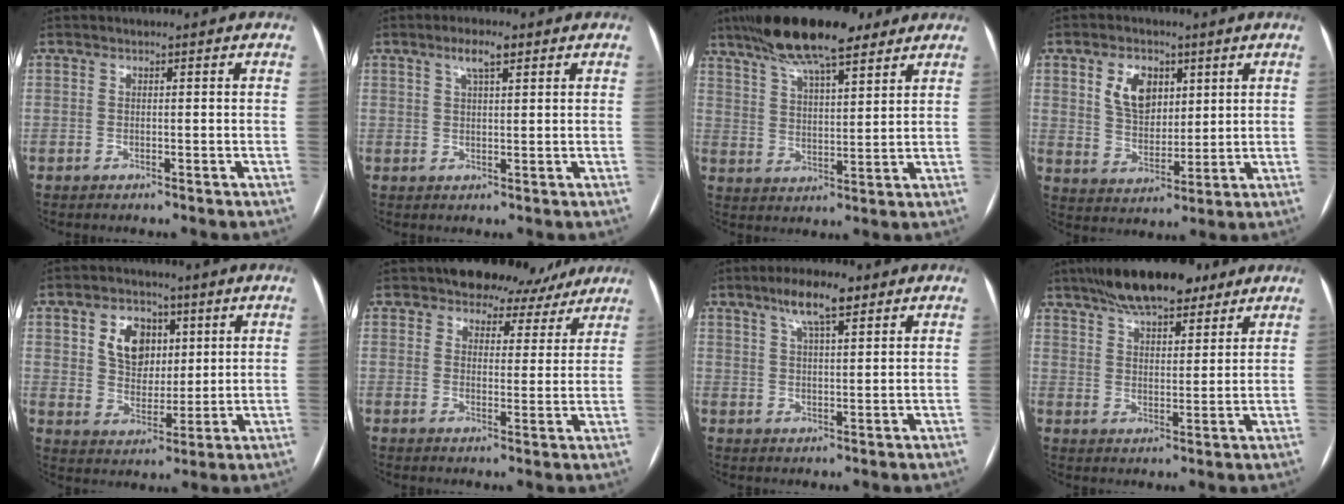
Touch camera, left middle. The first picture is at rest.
{"total": 3.7, "force": [2.2, 0.9, 2.8], "torque": [-0.056, 0.008, 0.040]}
{"total": 16.0, "force": [11.8, 3.5, 10.2], "torque": [-0.186, 0.033, 0.201]}
{"total": 7.7, "force": [3.3, 5.0, 4.9], "torque": [-0.092, 0.012, 0.069]}
{"total": 8.2, "force": [3.1, 5.9, 4.7], "torque": [-0.085, 0.018, 0.062]}
{"total": 9.9, "force": [8.2, 5.1, 2.2], "torque": [0.000, 0.012, 0.093]}
{"total": 6.7, "force": [4.2, 1.6, 5.0], "torque": [-0.095, 0.012, 0.074]}
{"total": 14.3, "force": [10.9, 4.4, 8.2], "torque": [-0.144, 0.034, 0.180]}